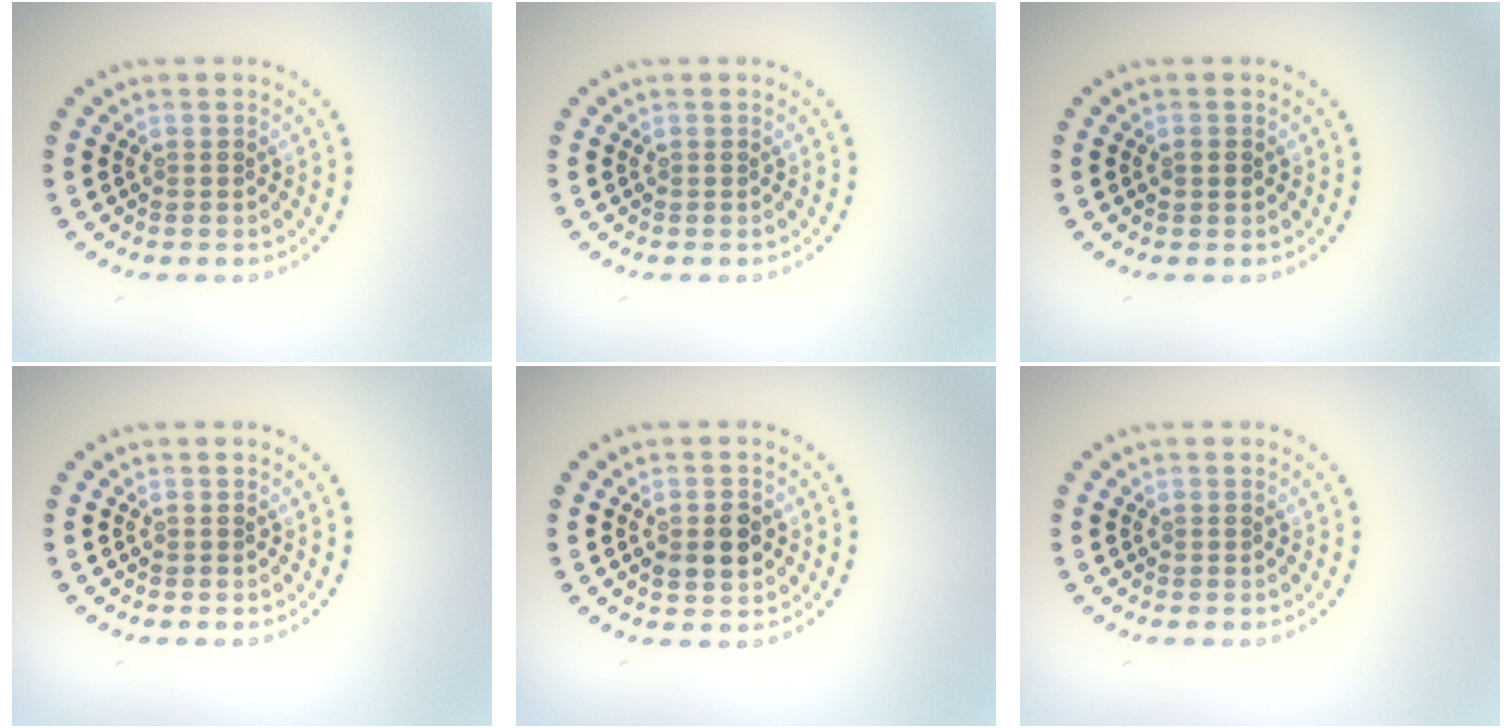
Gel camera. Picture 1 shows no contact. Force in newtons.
{"total": 0.0}
{"total": 0.9, "press": 0.9, "slide": 0.1}
{"total": 0.0}
{"total": 3.0, "press": 3.0, "slide": 0.2}
{"total": 0.0}